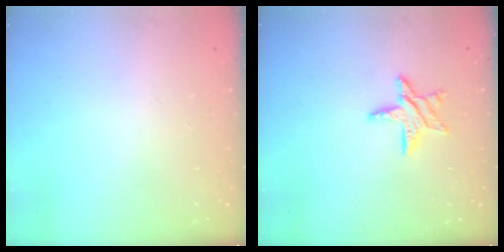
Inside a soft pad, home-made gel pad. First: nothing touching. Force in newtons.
{"total": 8.7, "press": 8.6, "slide": 1.0}